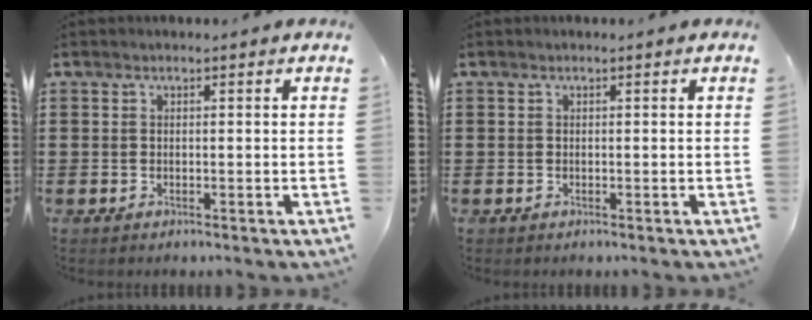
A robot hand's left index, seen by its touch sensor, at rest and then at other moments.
{"total": 0.0}